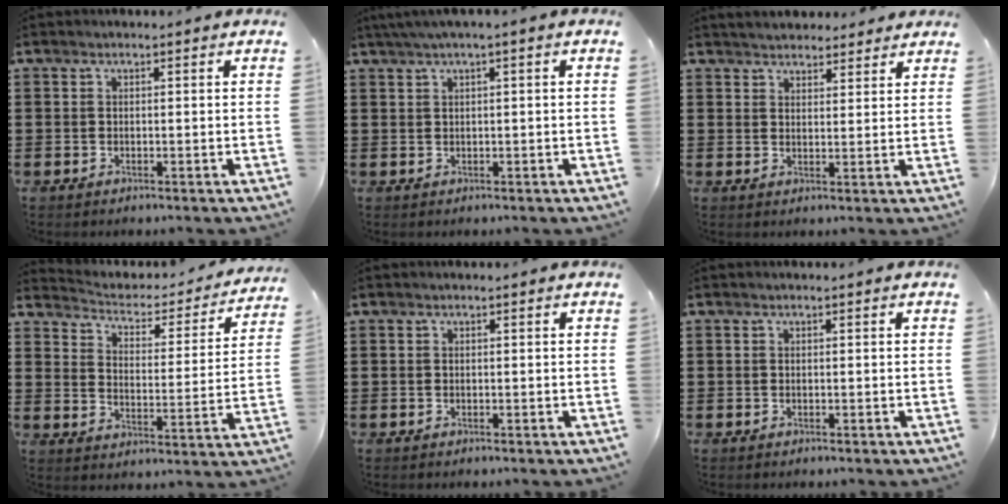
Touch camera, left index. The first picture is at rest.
{"total": 1.8, "force": [0.3, 0.0, 1.8], "torque": [-0.030, -0.003, 0.005]}
{"total": 3.0, "force": [2.9, 0.7, 0.2], "torque": [-0.012, -0.003, 0.054]}
{"total": 2.6, "force": [2.5, 0.8, 0.5], "torque": [-0.030, -0.026, 0.032]}
{"total": 0.0}
{"total": 0.0}